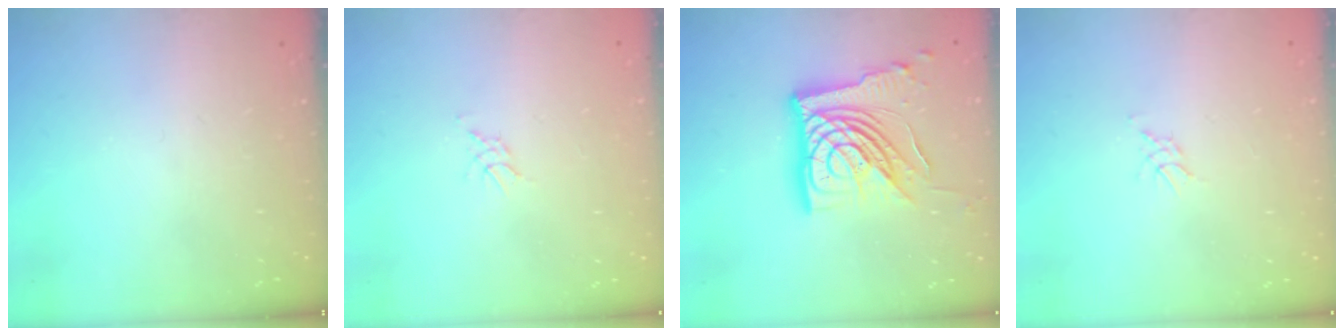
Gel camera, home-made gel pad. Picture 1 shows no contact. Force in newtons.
{"total": 1.4, "press": 1.4, "slide": 0.2}
{"total": 20.4, "press": 20.2, "slide": 2.2}
{"total": 1.4, "press": 1.4, "slide": 0.2}